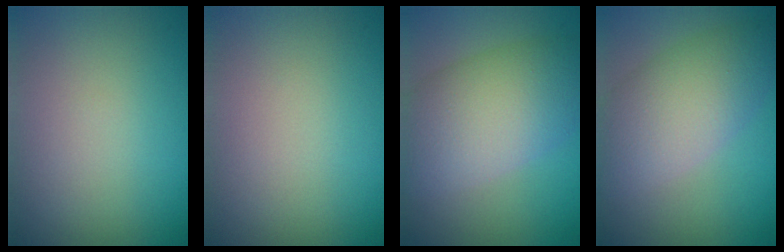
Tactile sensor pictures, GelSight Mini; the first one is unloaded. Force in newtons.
{"total": 0.0}
{"total": 8.3, "press": 8.3, "slide": 0.2}
{"total": 6.3, "press": 6.3, "slide": 0.4}